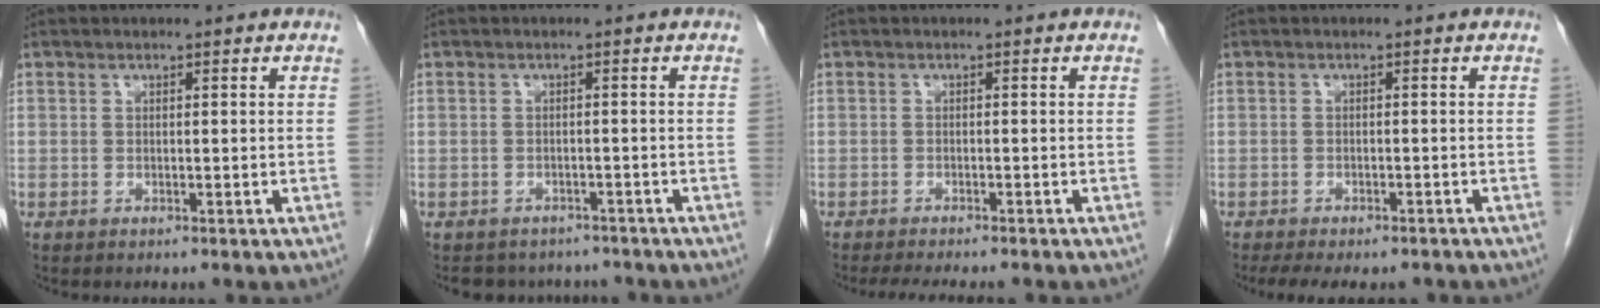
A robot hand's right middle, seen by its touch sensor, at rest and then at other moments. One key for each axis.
{"total": 6.2, "fx": -5.5, "fy": 2.8, "fz": 0.4, "tx": 0.002, "ty": 0.009, "tz": -0.064}
{"total": 7.5, "fx": -6.5, "fy": 1.4, "fz": 3.5, "tx": -0.045, "ty": -0.009, "tz": -0.090}
{"total": 9.6, "fx": -7.9, "fy": 3.4, "fz": 4.3, "tx": -0.070, "ty": -0.005, "tz": -0.102}